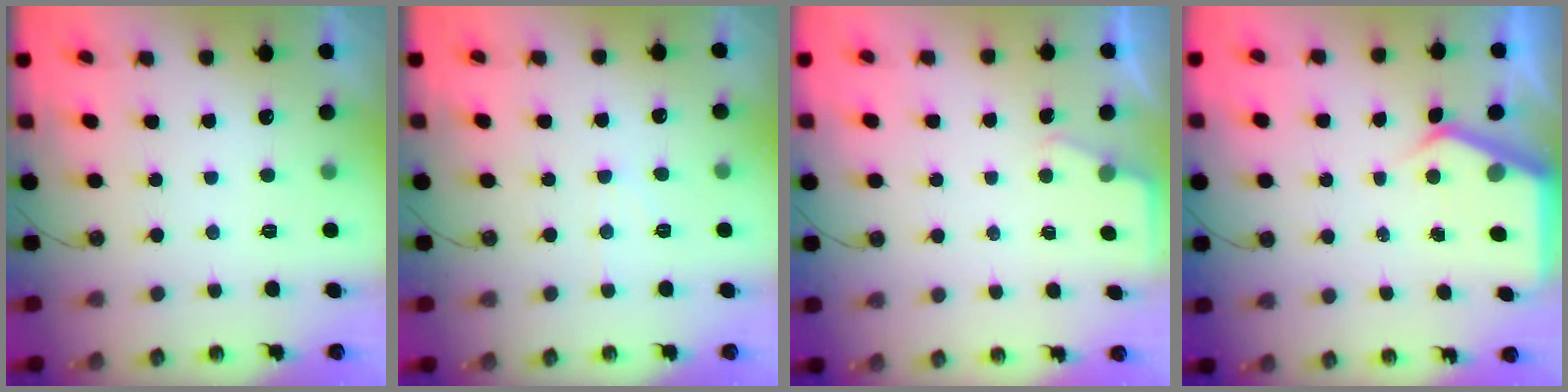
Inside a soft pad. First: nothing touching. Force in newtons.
{"total": 4.4, "press": 4.4, "slide": 0.6}
{"total": 2.1, "press": 2.1, "slide": 0.3}
{"total": 4.9, "press": 4.9, "slide": 0.5}